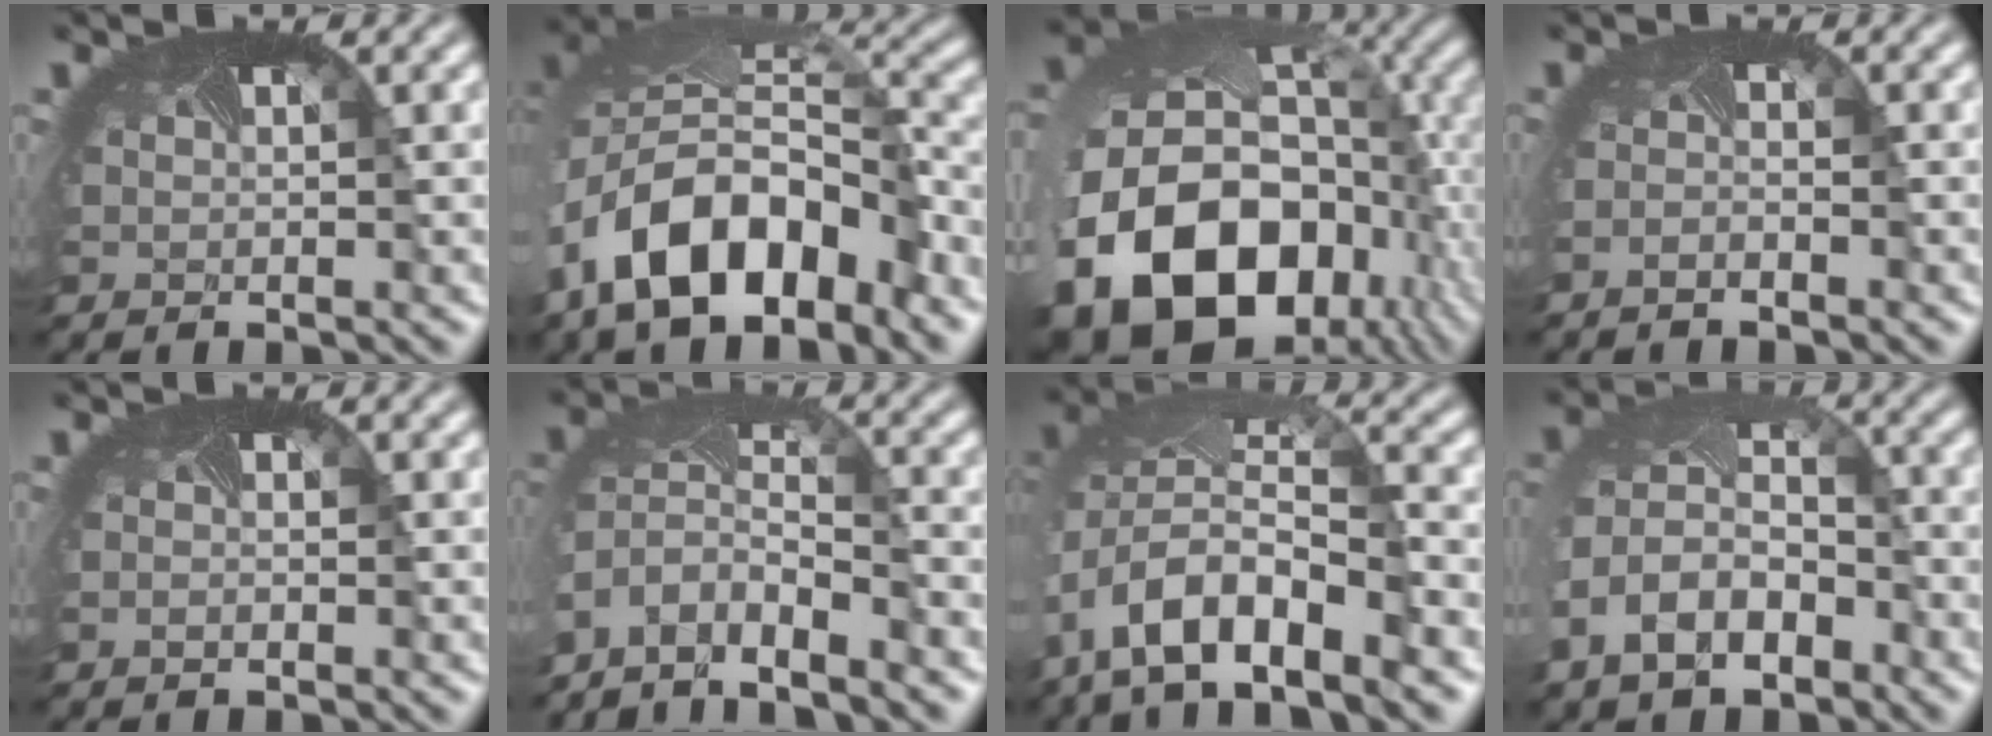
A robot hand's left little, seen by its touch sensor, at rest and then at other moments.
{"total": 13.4, "force": [-6.7, 7.7, 8.6], "torque": [-0.179, -0.036, -0.107]}
{"total": 21.5, "force": [-8.0, 15.6, 12.4], "torque": [-0.282, -0.099, -0.113]}
{"total": 1.2, "force": [-1.2, -0.2, 0.1], "torque": [-0.019, -0.018, -0.020]}
{"total": 0.8, "force": [-0.7, 0.2, 0.2], "torque": [-0.011, -0.012, -0.005]}
{"total": 6.4, "force": [-5.5, 1.7, 2.6], "torque": [-0.074, -0.028, -0.095]}
{"total": 10.1, "force": [-5.5, 4.9, 6.9], "torque": [-0.155, -0.021, -0.088]}
{"total": 7.3, "force": [-3.6, 5.0, 4.0], "torque": [-0.112, -0.023, -0.063]}